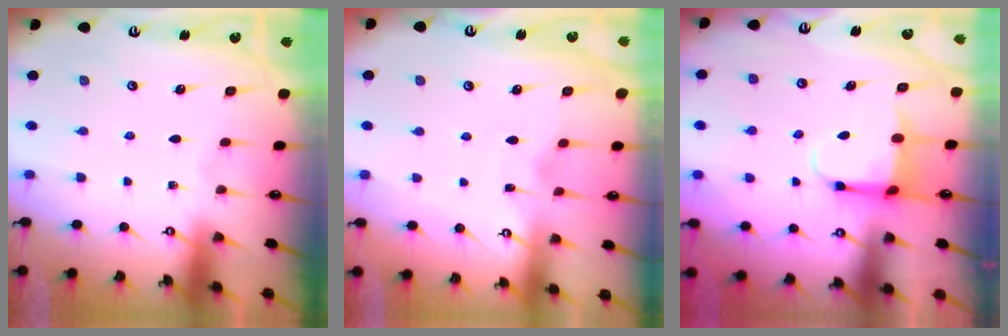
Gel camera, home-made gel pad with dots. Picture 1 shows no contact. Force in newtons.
{"total": 2.8, "press": 2.8, "slide": 0.4}
{"total": 6.1, "press": 6.0, "slide": 1.3}